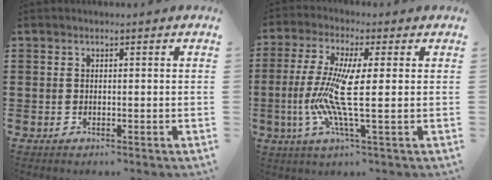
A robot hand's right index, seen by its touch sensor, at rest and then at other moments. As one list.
[{"total": 10.1, "force": [-1.0, 1.3, 10.0], "torque": [-0.225, -0.024, -0.030]}]